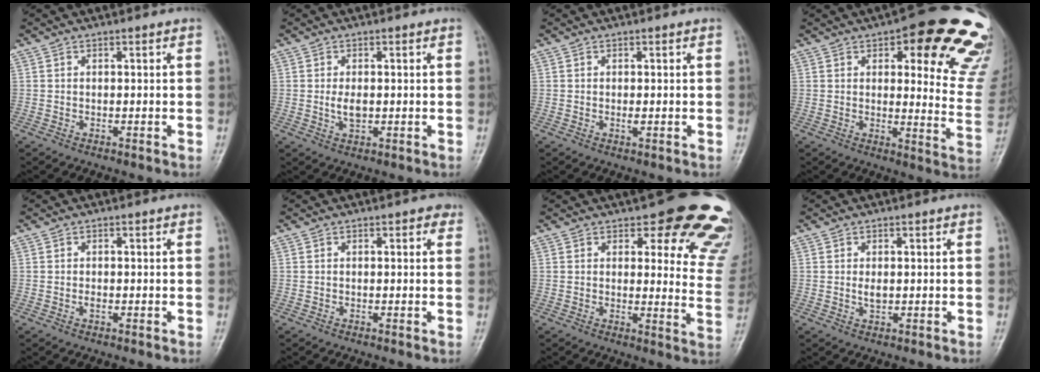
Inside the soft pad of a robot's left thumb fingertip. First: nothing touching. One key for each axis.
{"total": 3.1, "fx": 0.0, "fy": 1.8, "fz": 2.5, "tx": -0.043, "ty": -0.004, "tz": 0.001}
{"total": 1.0, "fx": 0.0, "fy": 0.5, "fz": 0.8, "tx": -0.014, "ty": -0.003, "tz": -0.002}
{"total": 21.5, "fx": 12.6, "fy": 7.4, "fz": 15.8, "tx": -0.137, "ty": -0.062, "tz": 0.139}
{"total": 0.9, "fx": -0.2, "fy": 0.6, "fz": 0.7, "tx": -0.010, "ty": 0.000, "tz": -0.004}
{"total": 1.4, "fx": 0.7, "fy": 0.9, "fz": 0.9, "tx": 0.002, "ty": 0.000, "tz": 0.003}
{"total": 17.2, "fx": 12.7, "fy": 6.2, "fz": 9.8, "tx": -0.054, "ty": -0.078, "tz": 0.126}
{"total": 1.8, "fx": 0.2, "fy": 1.1, "fz": 1.4, "tx": -0.021, "ty": -0.004, "tz": 0.005}